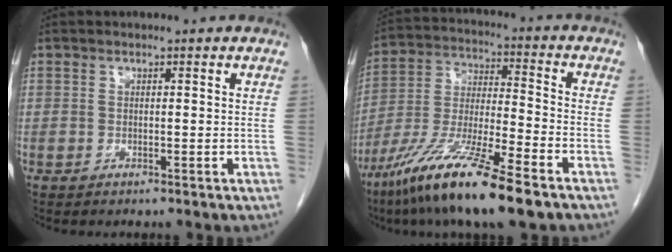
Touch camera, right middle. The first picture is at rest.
{"total": 16.7, "force": [-10.8, 0.9, 12.6], "torque": [-0.264, -0.045, -0.201]}